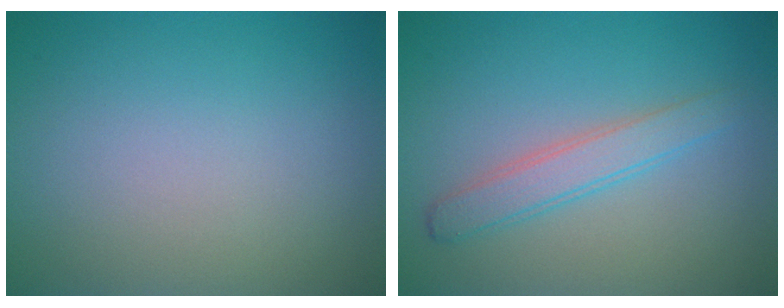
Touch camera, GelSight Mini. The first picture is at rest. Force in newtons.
{"total": 2.6, "press": 2.6, "slide": 0.2}